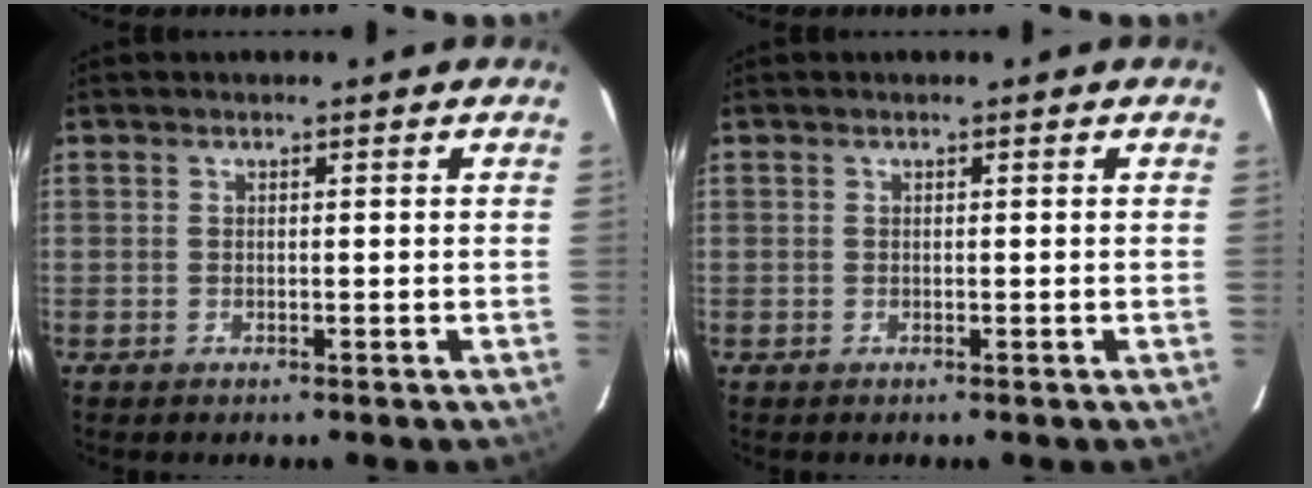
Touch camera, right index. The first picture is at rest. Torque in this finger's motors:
{"motor_torque": [0.19, 0.18, 0.00, 0.00]}